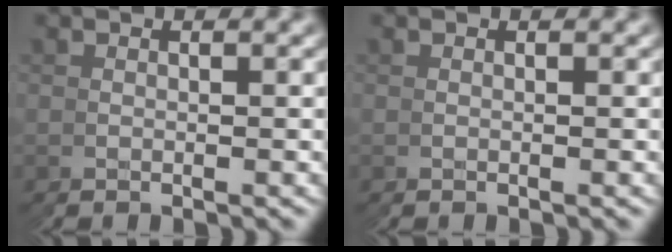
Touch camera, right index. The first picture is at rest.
{"total": 0.0}